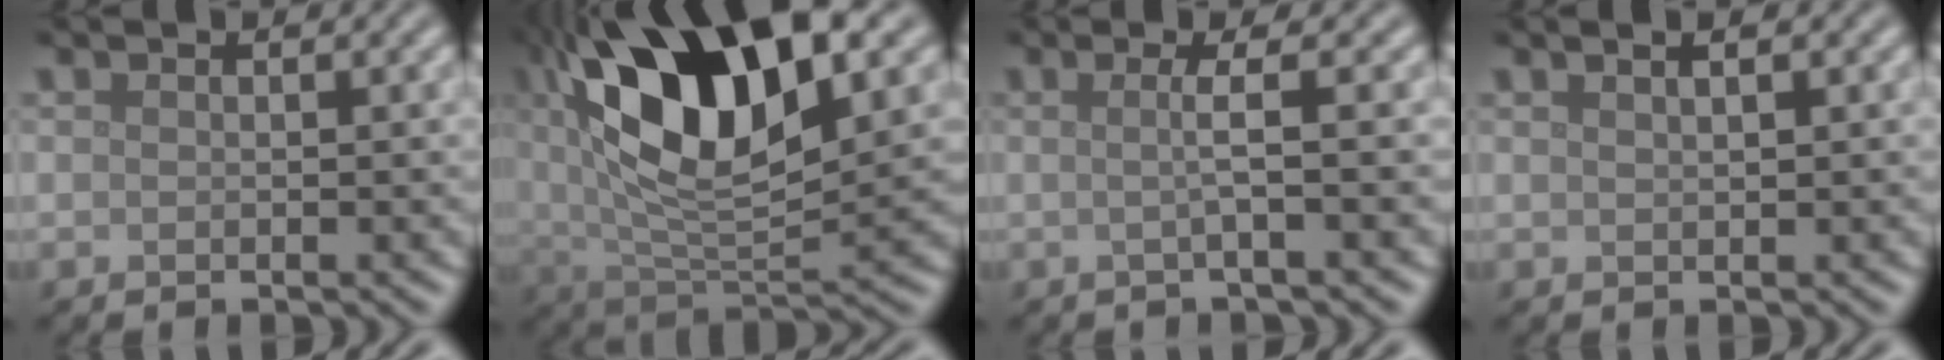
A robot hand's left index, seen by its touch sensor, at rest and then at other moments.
{"total": 13.6, "force": [5.4, 5.2, 11.3], "torque": [-0.198, 0.014, 0.087]}
{"total": 2.3, "force": [0.0, 0.4, 2.3], "torque": [-0.038, 0.001, -0.010]}
{"total": 1.6, "force": [1.0, 0.5, 1.1], "torque": [-0.006, 0.000, 0.005]}